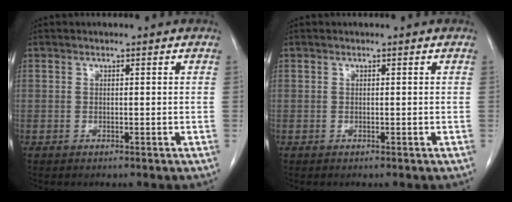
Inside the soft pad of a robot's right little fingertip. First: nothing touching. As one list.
[{"total": 0.0}]